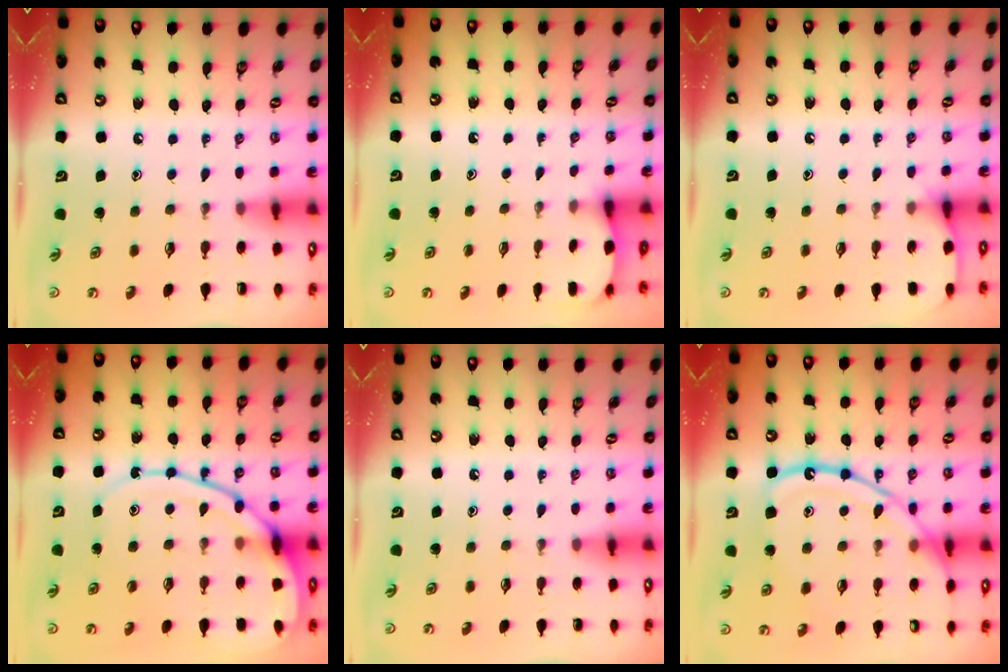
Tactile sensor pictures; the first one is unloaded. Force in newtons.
{"total": 1.8, "press": 1.7, "slide": 0.2}
{"total": 5.0, "press": 5.0, "slide": 0.7}
{"total": 13.9, "press": 13.8, "slide": 1.4}
{"total": 0.0}
{"total": 16.3, "press": 16.3, "slide": 1.5}